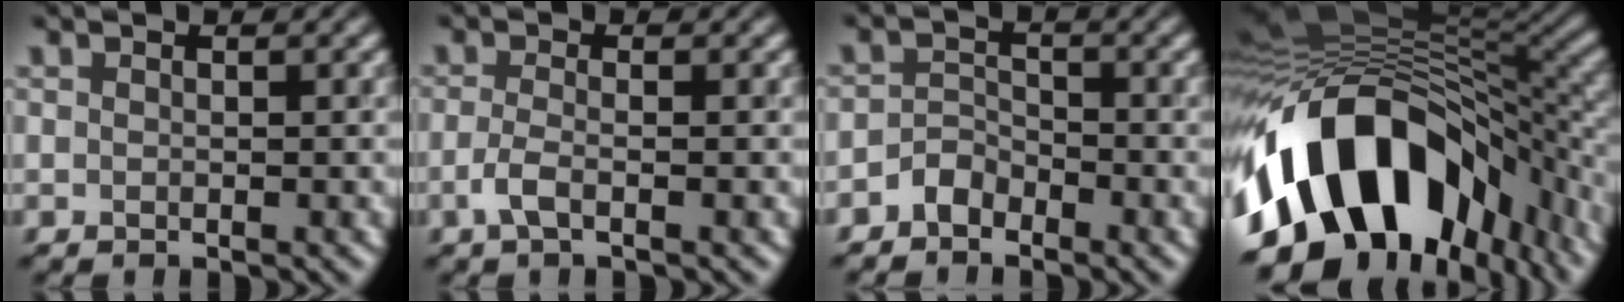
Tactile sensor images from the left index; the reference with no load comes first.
{"total": 1.7, "force": [-0.7, 0.5, 1.4], "torque": [-0.034, 0.003, -0.020]}
{"total": 1.7, "force": [-1.4, 0.9, 0.4], "torque": [-0.003, 0.014, -0.032]}
{"total": 16.5, "force": [-6.8, 9.7, 11.5], "torque": [-0.202, 0.004, -0.109]}